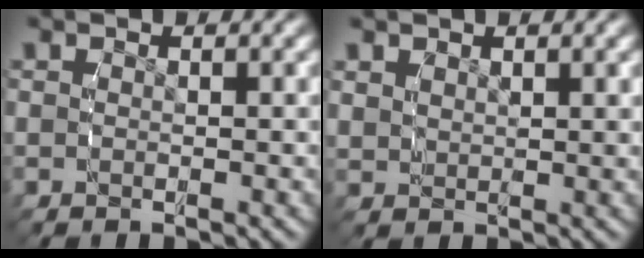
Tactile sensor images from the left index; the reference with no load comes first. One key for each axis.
{"total": 1.6, "fx": 1.1, "fy": 0.8, "fz": 0.8, "tx": -0.016, "ty": -0.007, "tz": 0.032}